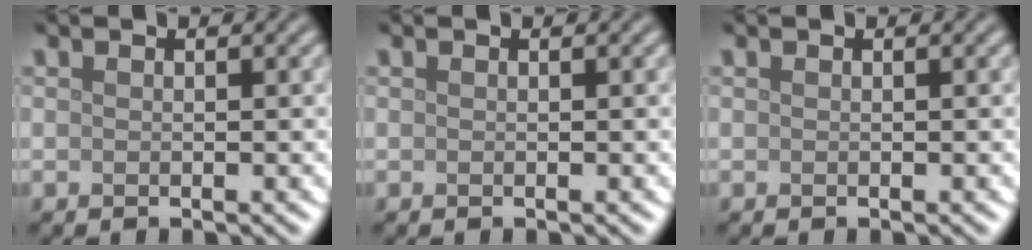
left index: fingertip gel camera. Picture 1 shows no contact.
{"total": 0.0}
{"total": 0.0}